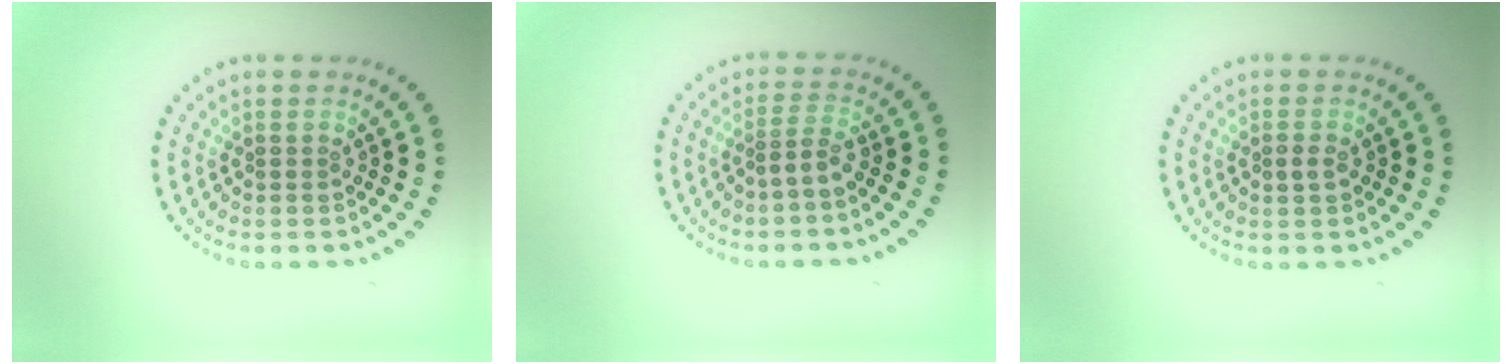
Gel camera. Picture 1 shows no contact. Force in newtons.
{"total": 1.6, "press": 1.0, "slide": 1.2}
{"total": 1.0, "press": 1.0, "slide": 0.2}